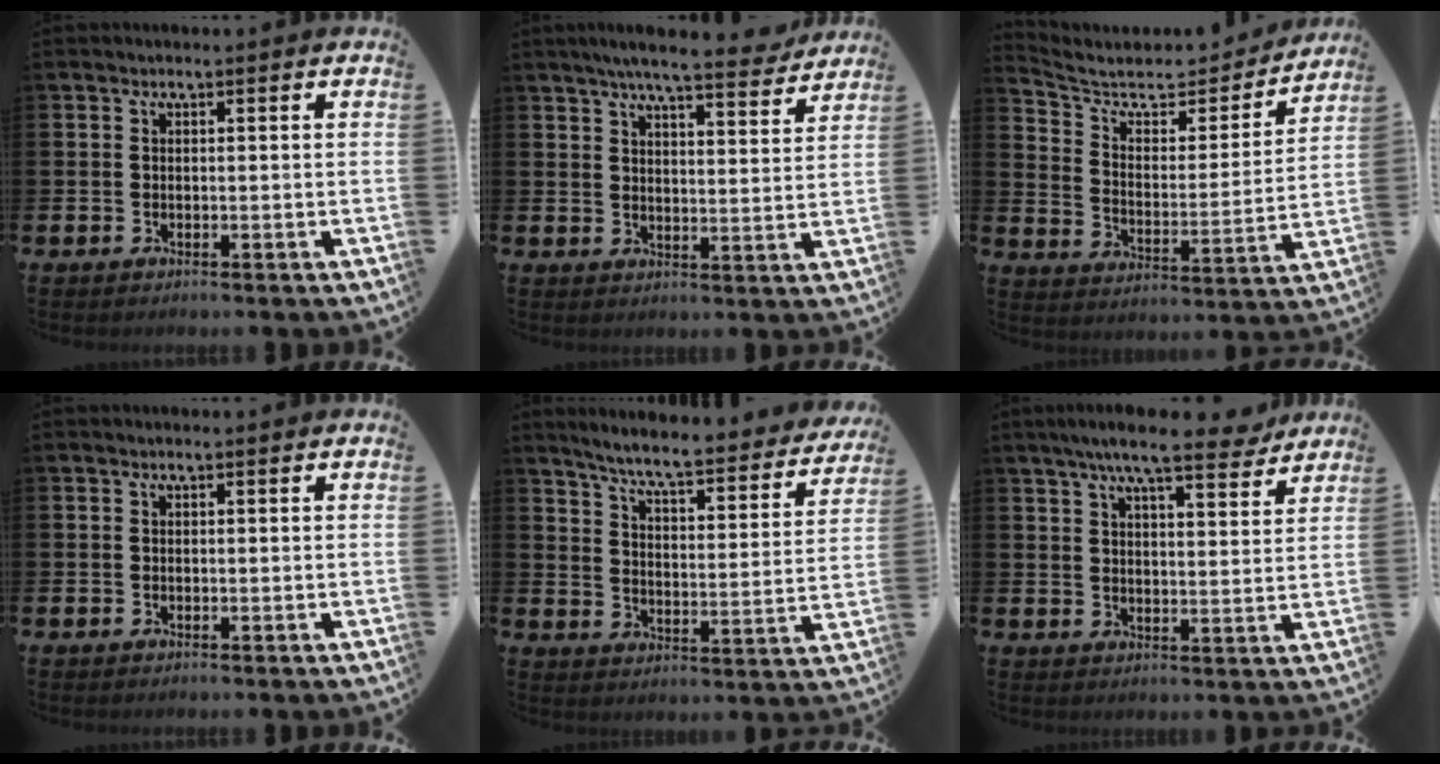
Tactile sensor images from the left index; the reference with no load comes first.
{"total": 6.7, "force": [6.2, 0.5, 2.6], "torque": [-0.054, -0.037, 0.105]}
{"total": 6.7, "force": [5.8, 2.7, 2.2], "torque": [-0.069, -0.051, 0.092]}
{"total": 0.0}
{"total": 6.9, "force": [6.3, 0.3, 2.7], "torque": [-0.079, -0.052, 0.102]}
{"total": 8.5, "force": [7.5, 1.1, 3.8], "torque": [-0.080, -0.034, 0.131]}